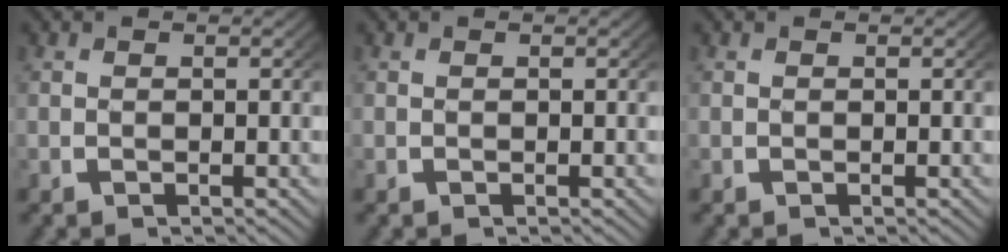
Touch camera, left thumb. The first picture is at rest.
{"total": 0.0}
{"total": 0.0}